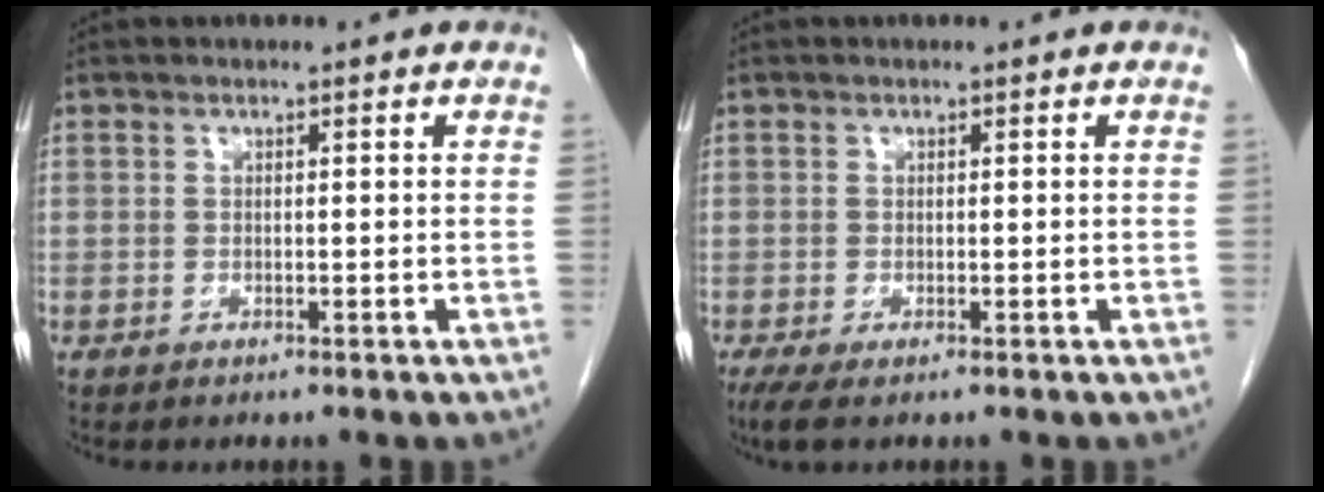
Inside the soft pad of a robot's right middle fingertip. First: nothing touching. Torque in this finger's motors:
{"motor_torque": [0.66, -0.39, -0.01, 0.04]}